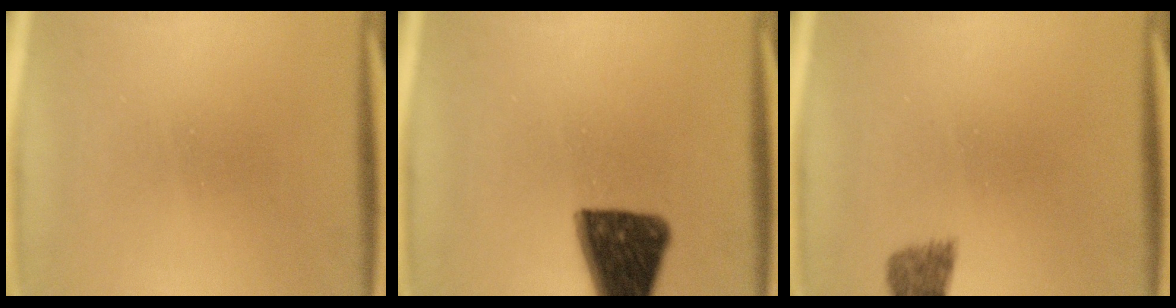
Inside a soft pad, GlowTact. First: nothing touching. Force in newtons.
{"total": 13.6}
{"total": 1.9}